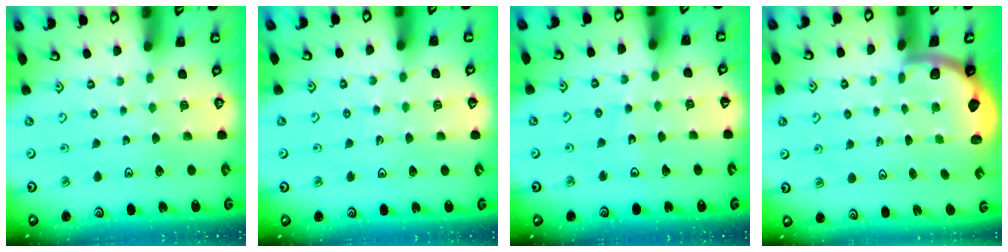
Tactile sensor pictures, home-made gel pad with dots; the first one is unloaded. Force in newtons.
{"total": 3.5, "press": 3.4, "slide": 0.8}
{"total": 6.3, "press": 6.2, "slide": 0.8}
{"total": 2.0, "press": 2.0, "slide": 0.5}